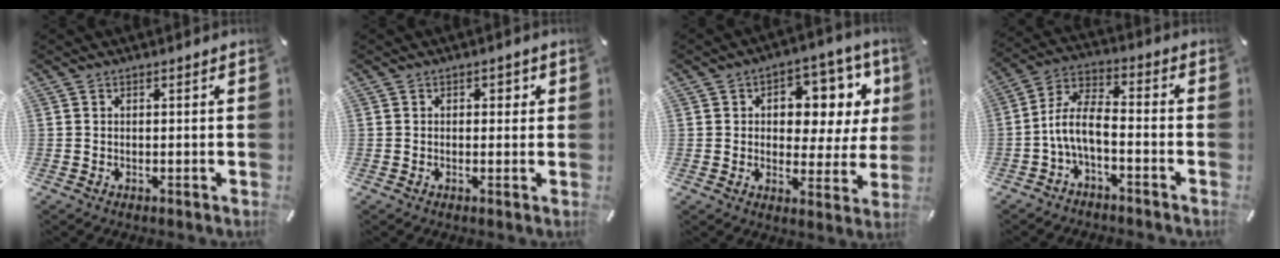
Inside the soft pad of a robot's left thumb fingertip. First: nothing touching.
{"total": 1.4, "force": [0.2, 1.1, 0.9], "torque": [-0.002, 0.002, -0.002]}
{"total": 11.5, "force": [4.4, 7.4, 7.6], "torque": [-0.092, -0.036, 0.072]}
{"total": 9.1, "force": [-3.9, 3.9, 7.2], "torque": [-0.160, -0.005, -0.077]}